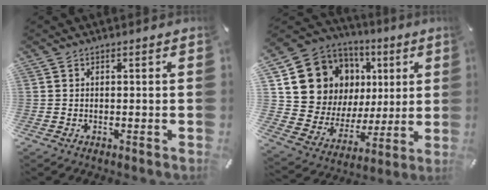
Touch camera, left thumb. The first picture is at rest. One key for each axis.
{"total": 12.8, "fx": 5.6, "fy": 11.1, "fz": 3.0, "tx": -0.057, "ty": -0.054, "tz": 0.120}